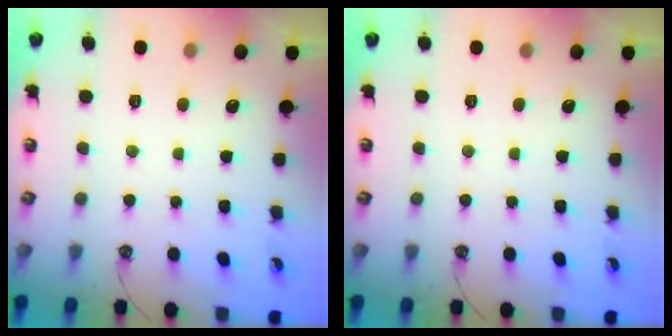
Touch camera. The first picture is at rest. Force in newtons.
{"total": 0.0}